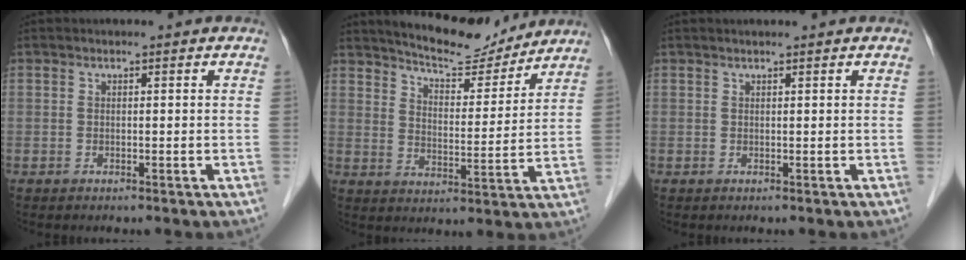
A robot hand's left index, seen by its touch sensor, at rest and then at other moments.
{"total": 10.9, "force": [10.2, 2.1, 3.1], "torque": [-0.049, -0.009, 0.156]}
{"total": 0.6, "force": [0.3, -0.2, 0.4], "torque": [-0.005, 0.005, 0.011]}